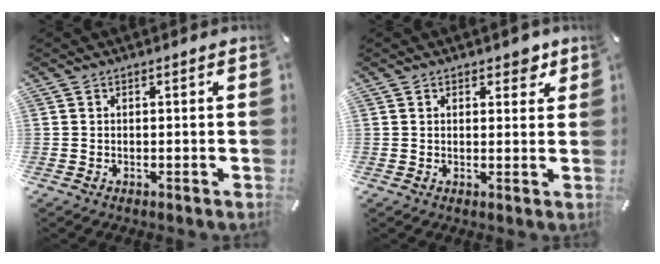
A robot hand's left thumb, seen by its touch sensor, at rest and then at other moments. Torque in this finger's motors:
{"motor_torque": [0.00, -0.48, 0.09, -0.05, -0.07]}